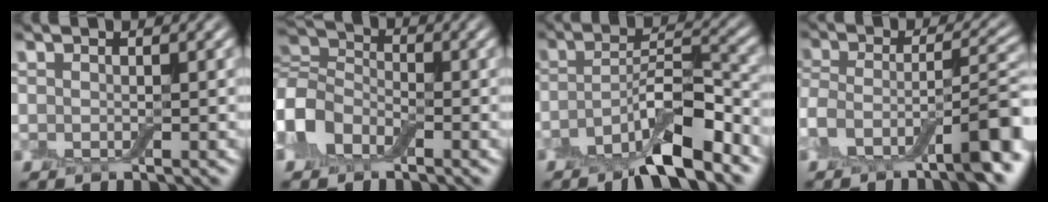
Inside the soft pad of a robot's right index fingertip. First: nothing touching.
{"total": 5.0, "force": [-1.6, 3.9, 2.7], "torque": [-0.058, 0.010, -0.049]}
{"total": 6.9, "force": [-4.4, 1.9, 5.0], "torque": [-0.081, 0.011, -0.082]}
{"total": 7.5, "force": [-4.3, 2.7, 5.5], "torque": [-0.080, 0.011, -0.085]}